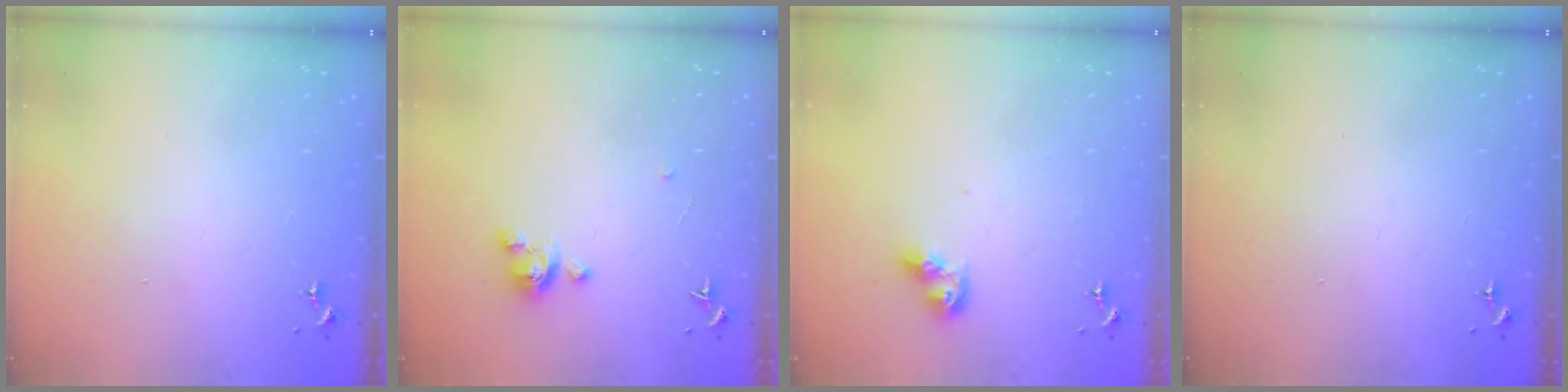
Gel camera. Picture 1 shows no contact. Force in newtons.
{"total": 4.8, "press": 4.7, "slide": 0.3}
{"total": 8.0, "press": 7.9, "slide": 0.8}
{"total": 0.0}